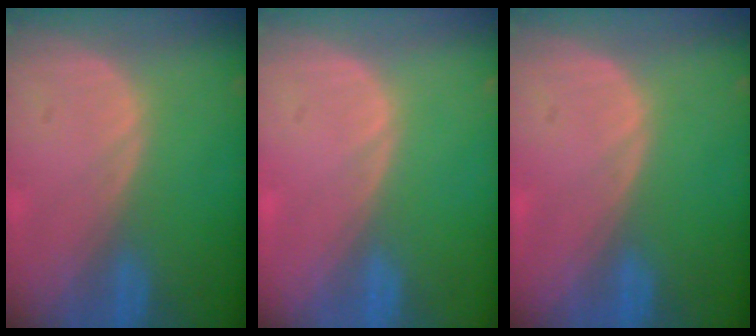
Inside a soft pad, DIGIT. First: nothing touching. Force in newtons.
{"total": 0.0}
{"total": 0.0}